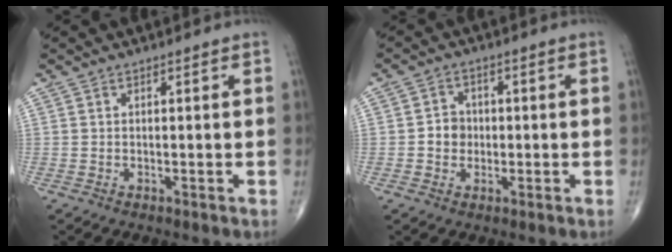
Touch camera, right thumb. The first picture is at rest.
{"total": 3.9, "force": [-0.3, 3.6, 1.7], "torque": [-0.007, 0.007, -0.012]}